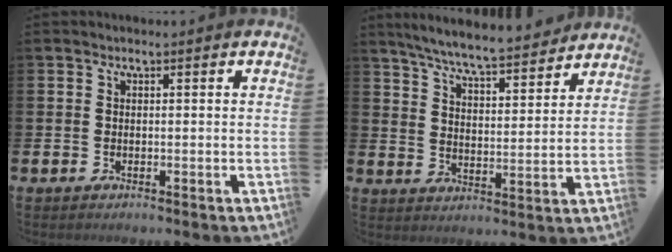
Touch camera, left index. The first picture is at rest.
{"total": 7.1, "force": [6.8, 0.4, 1.9], "torque": [-0.058, -0.051, 0.116]}